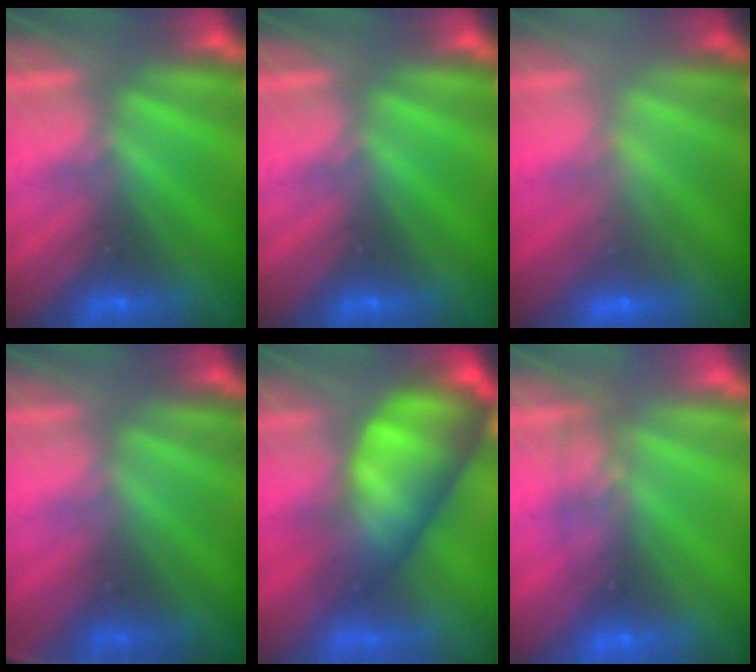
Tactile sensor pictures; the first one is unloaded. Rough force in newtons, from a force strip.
{"total": 0.0}
{"total": 2.2}
{"total": 2.8}
{"total": 7.6}
{"total": 1.0}